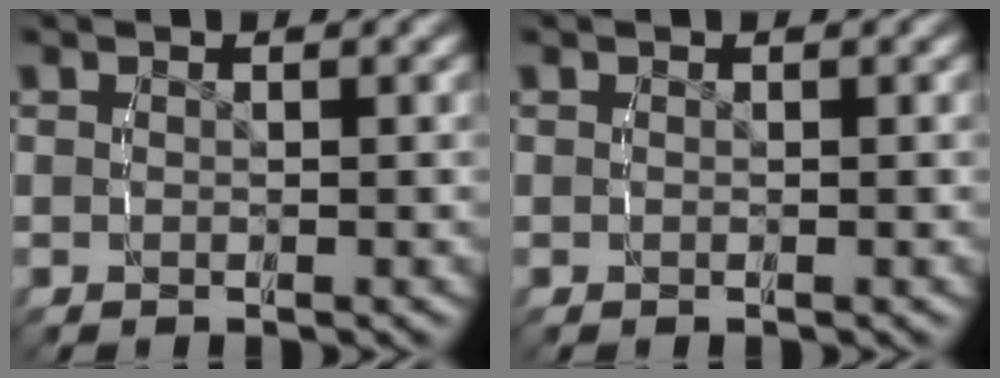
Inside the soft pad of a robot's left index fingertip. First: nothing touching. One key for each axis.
{"total": 0.0}